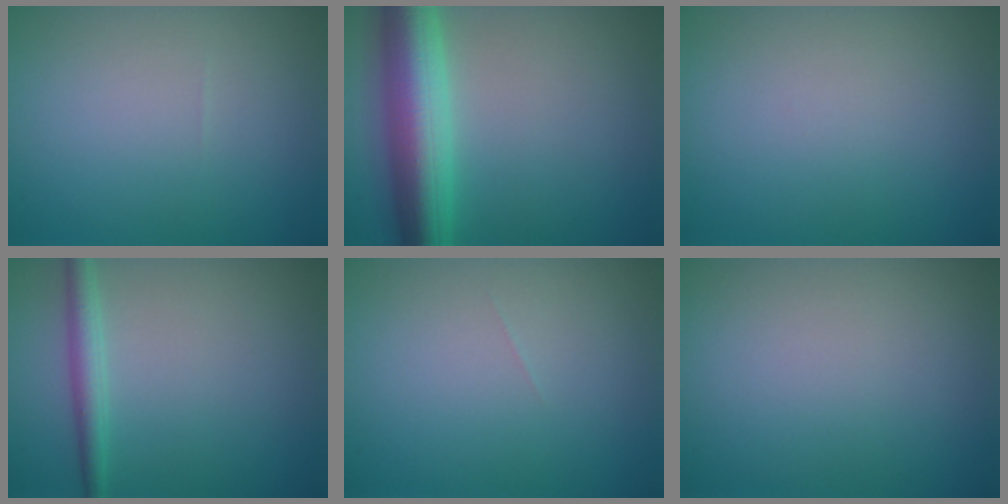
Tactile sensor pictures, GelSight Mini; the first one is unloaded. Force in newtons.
{"total": 8.4, "press": 8.4, "slide": 0.2}
{"total": 0.0}
{"total": 2.3, "press": 2.3, "slide": 0.1}
{"total": 0.0}
{"total": 0.0}